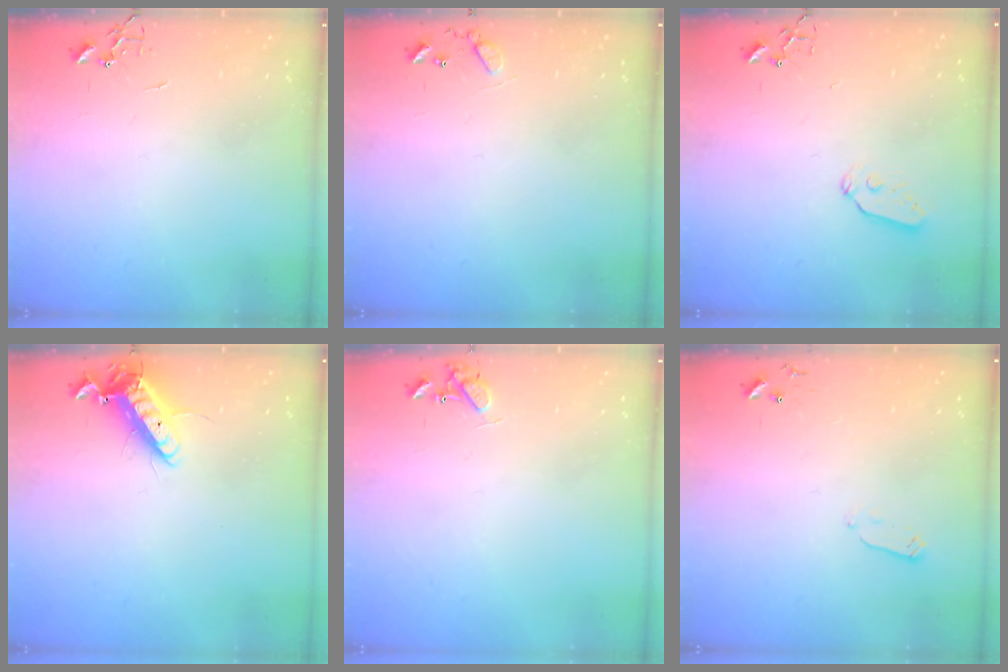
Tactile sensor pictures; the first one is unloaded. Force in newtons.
{"total": 7.7, "press": 7.6, "slide": 0.5}
{"total": 6.0, "press": 6.0, "slide": 0.2}
{"total": 13.1, "press": 13.0, "slide": 2.3}
{"total": 8.6, "press": 8.6, "slide": 0.7}
{"total": 3.5, "press": 3.4, "slide": 1.0}